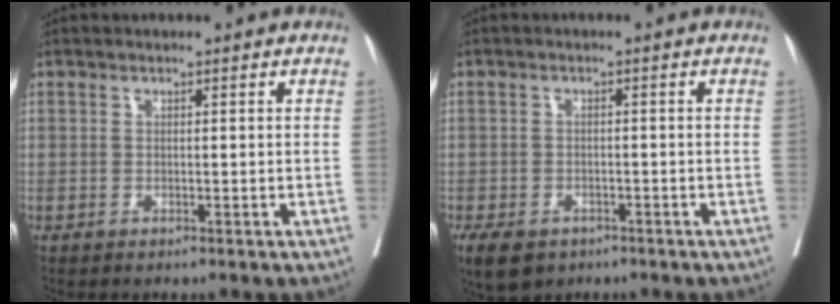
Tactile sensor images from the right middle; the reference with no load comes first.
{"total": 8.6, "force": [-5.6, 5.2, 4.0], "torque": [-0.091, -0.012, -0.080]}